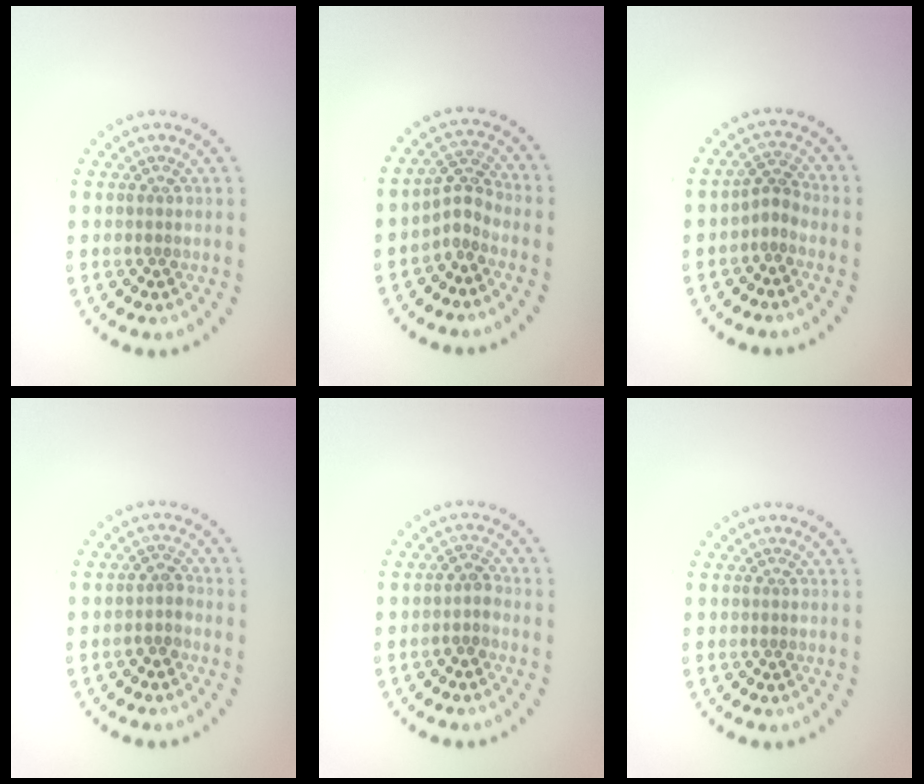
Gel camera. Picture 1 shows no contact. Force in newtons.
{"total": 2.1, "press": 1.5, "slide": 1.5}
{"total": 1.7, "press": 1.2, "slide": 1.3}
{"total": 1.4, "press": 1.1, "slide": 0.8}
{"total": 1.5, "press": 1.2, "slide": 0.8}
{"total": 0.0}